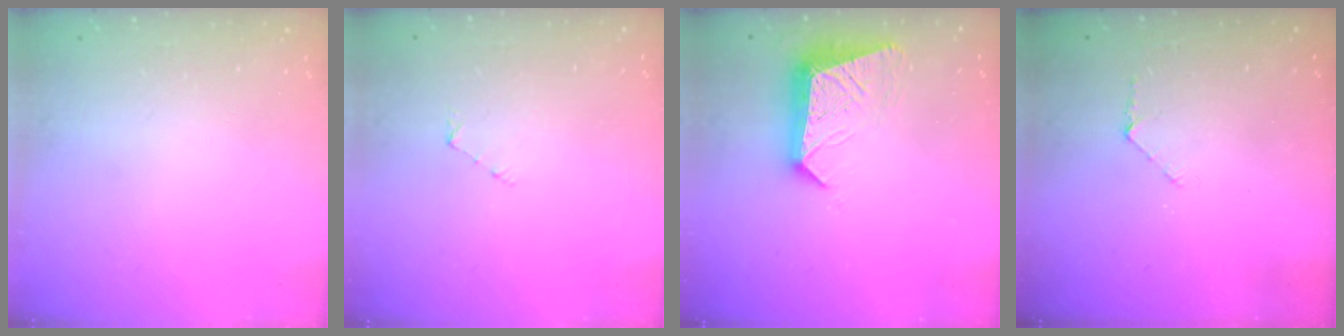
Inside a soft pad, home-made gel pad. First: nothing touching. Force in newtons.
{"total": 2.5, "press": 2.5, "slide": 0.2}
{"total": 11.1, "press": 11.0, "slide": 1.0}
{"total": 3.9, "press": 3.9, "slide": 0.3}